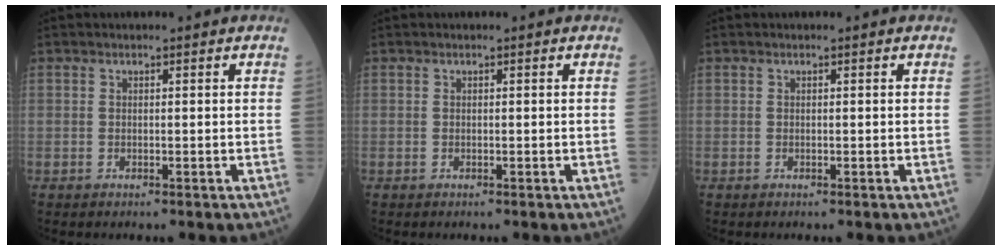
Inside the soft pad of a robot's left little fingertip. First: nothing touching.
{"total": 0.0}
{"total": 0.0}